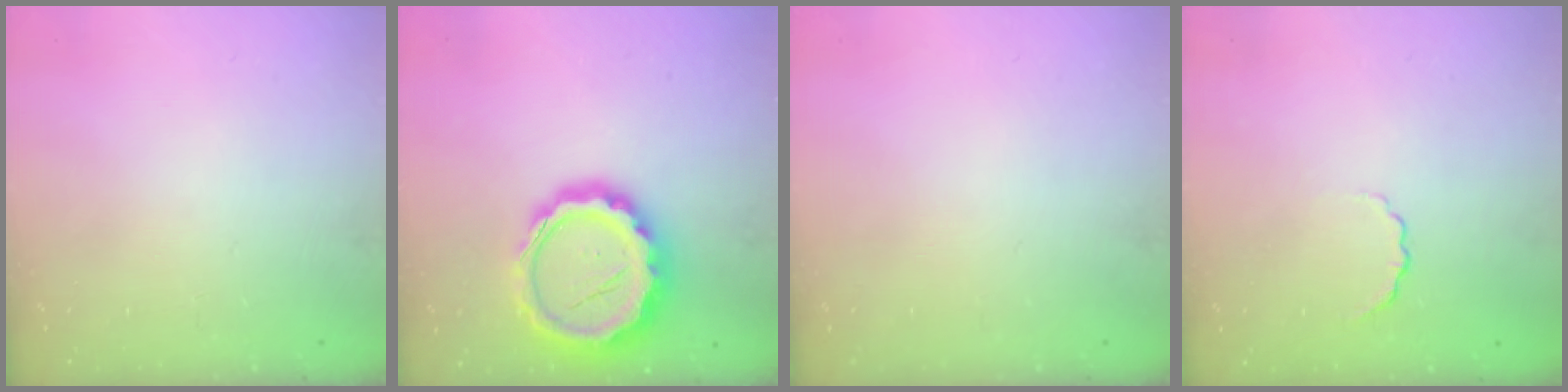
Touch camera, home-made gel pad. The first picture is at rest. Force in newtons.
{"total": 19.4, "press": 19.0, "slide": 4.2}
{"total": 0.0}
{"total": 2.1, "press": 2.0, "slide": 0.8}